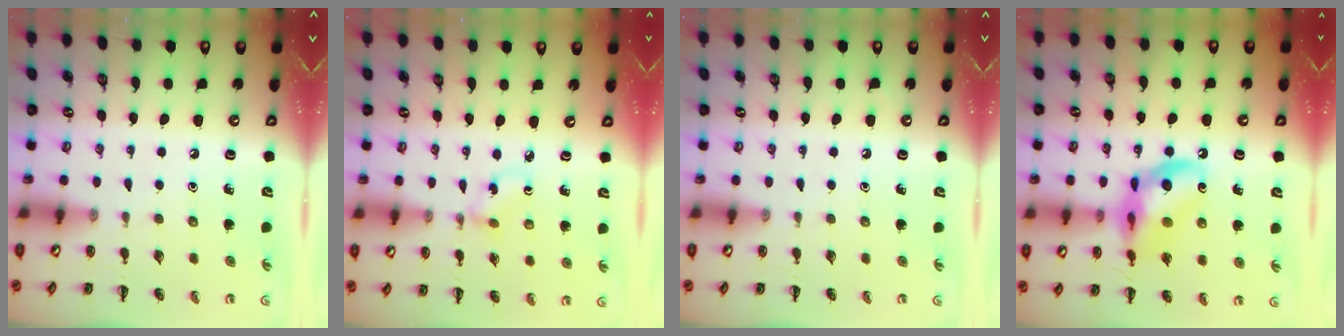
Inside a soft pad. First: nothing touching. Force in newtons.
{"total": 1.5, "press": 1.3, "slide": 0.7}
{"total": 0.0}
{"total": 14.1, "press": 13.7, "slide": 3.2}